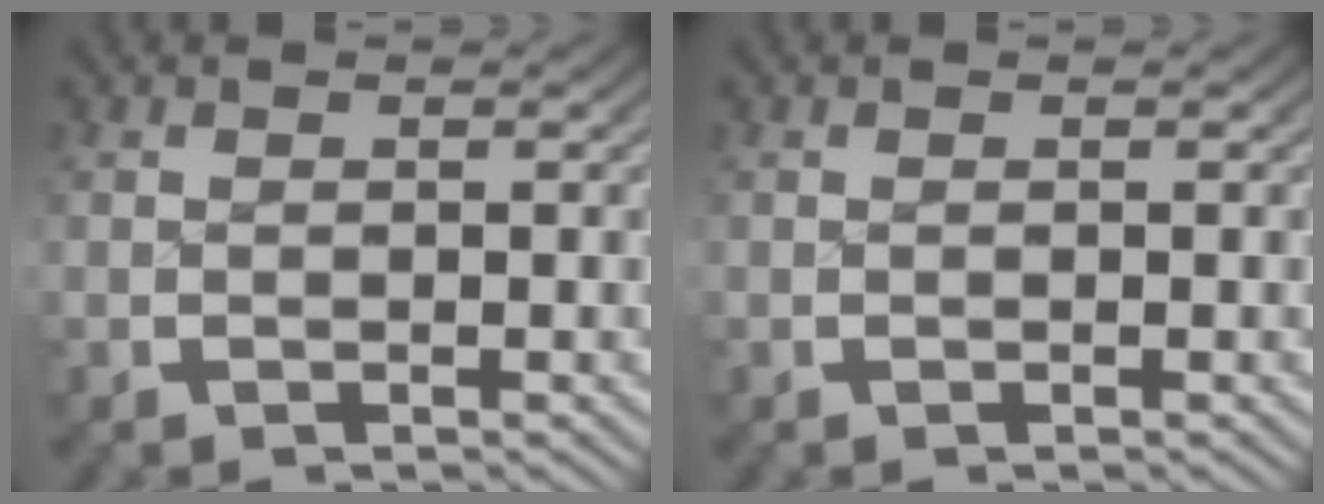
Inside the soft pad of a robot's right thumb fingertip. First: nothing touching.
{"total": 0.0}